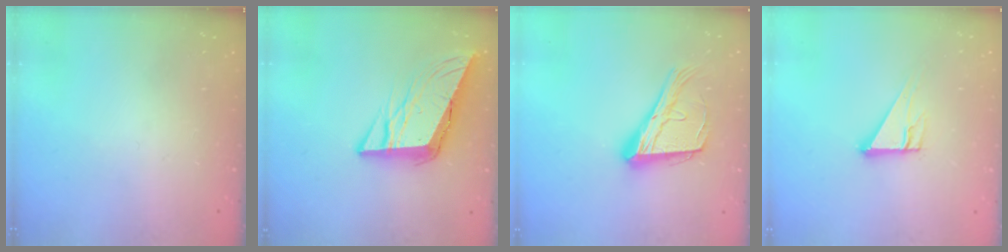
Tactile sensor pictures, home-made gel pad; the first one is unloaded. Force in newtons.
{"total": 11.4, "press": 11.2, "slide": 1.9}
{"total": 17.9, "press": 17.8, "slide": 1.9}
{"total": 6.6, "press": 6.6, "slide": 0.6}